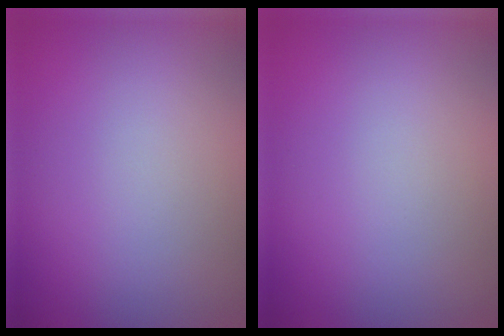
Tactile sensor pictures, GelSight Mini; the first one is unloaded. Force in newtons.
{"total": 0.0}